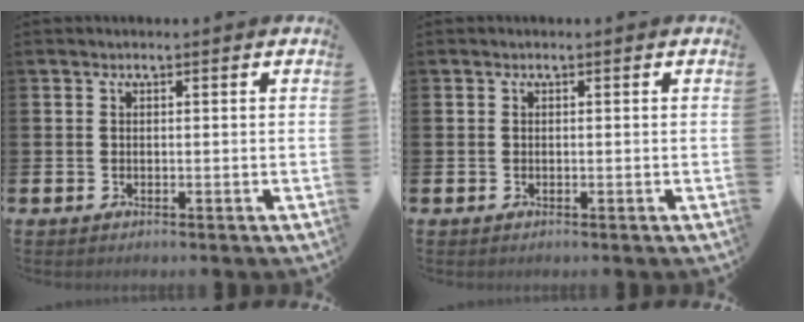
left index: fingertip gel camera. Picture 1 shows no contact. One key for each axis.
{"total": 0.0}